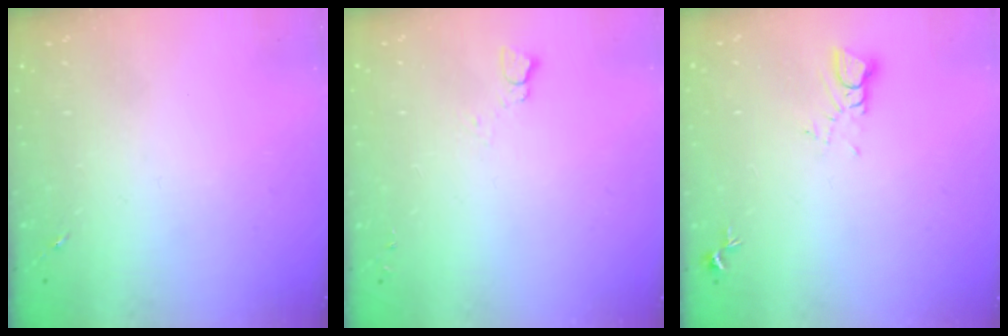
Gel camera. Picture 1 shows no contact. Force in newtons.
{"total": 2.8, "press": 2.7, "slide": 0.3}
{"total": 3.7, "press": 3.7, "slide": 0.3}